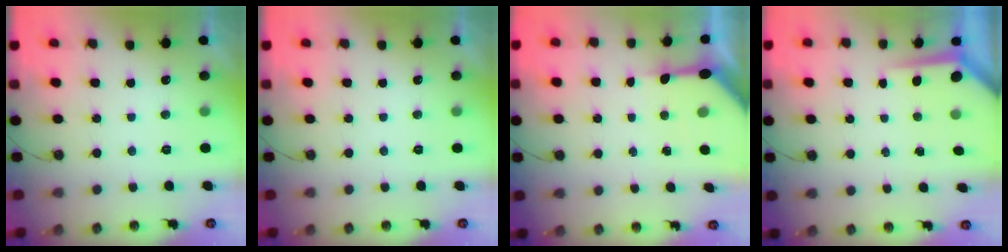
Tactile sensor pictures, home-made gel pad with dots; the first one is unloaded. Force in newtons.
{"total": 0.0}
{"total": 6.6, "press": 6.6, "slide": 0.9}
{"total": 4.0, "press": 3.9, "slide": 0.3}